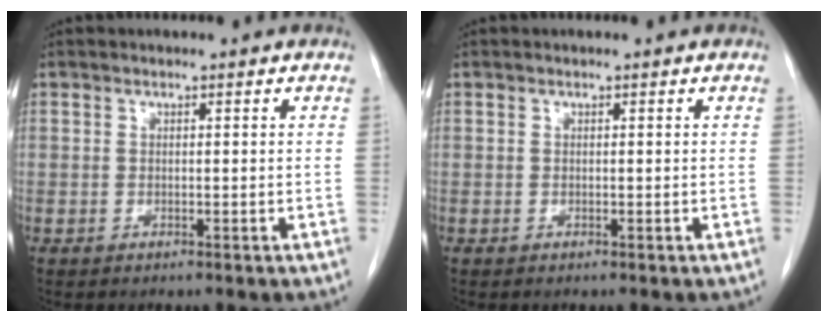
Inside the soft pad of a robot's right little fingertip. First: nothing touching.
{"total": 0.0}